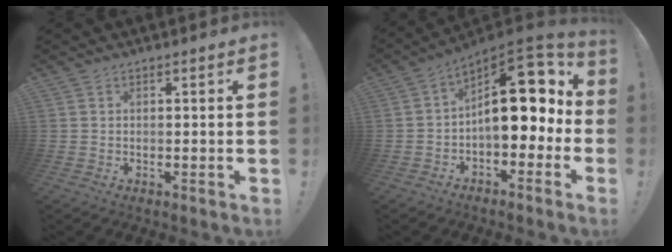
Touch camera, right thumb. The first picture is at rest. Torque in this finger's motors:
{"motor_torque": [2.40, 2.61, 1.46, -1.30, 0.13]}